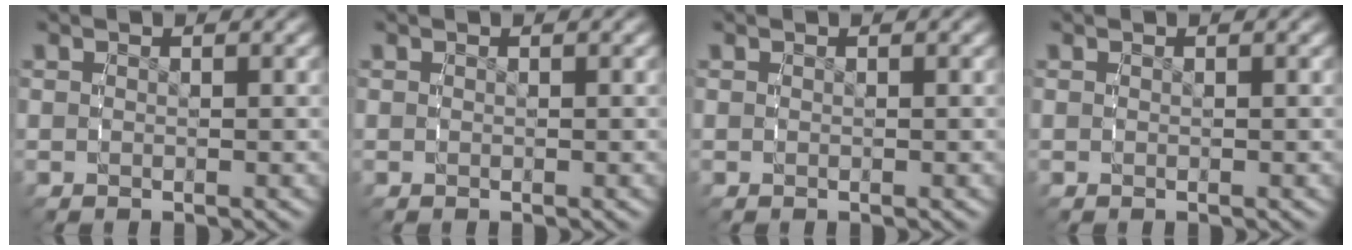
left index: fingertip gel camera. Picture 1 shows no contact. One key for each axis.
{"total": 0.0}
{"total": 0.0}
{"total": 0.0}